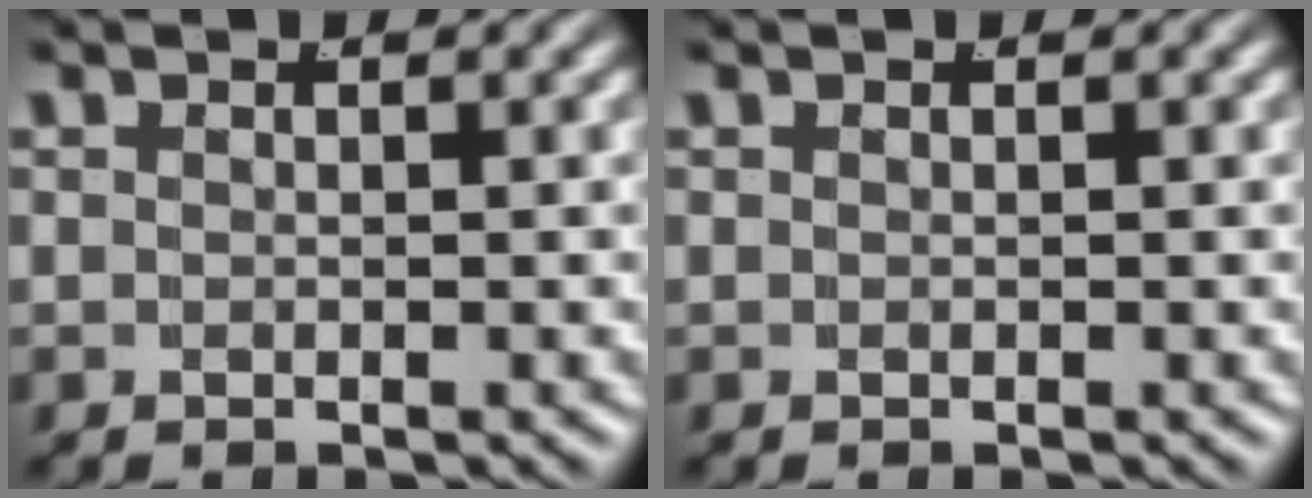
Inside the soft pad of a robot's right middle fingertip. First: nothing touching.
{"total": 0.0}